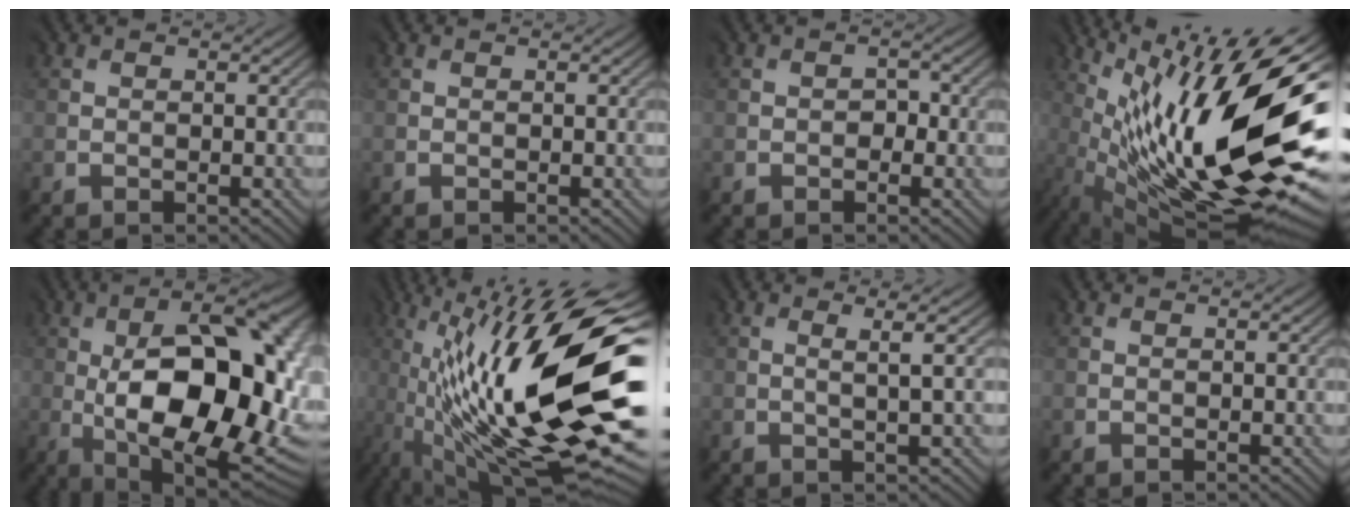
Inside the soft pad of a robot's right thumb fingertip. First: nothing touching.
{"total": 0.0}
{"total": 1.1, "force": [-0.6, 0.9, 0.4], "torque": [0.002, 0.001, -0.008]}
{"total": 19.7, "force": [0.6, 6.2, 18.7], "torque": [-0.319, 0.006, 0.016]}
{"total": 18.2, "force": [-1.0, 8.2, 16.2], "torque": [-0.250, 0.014, -0.022]}
{"total": 18.9, "force": [-2.4, 5.4, 17.9], "torque": [-0.312, -0.002, -0.047]}
{"total": 1.4, "force": [0.2, -0.2, 1.4], "torque": [-0.019, 0.010, -0.001]}
{"total": 0.0}